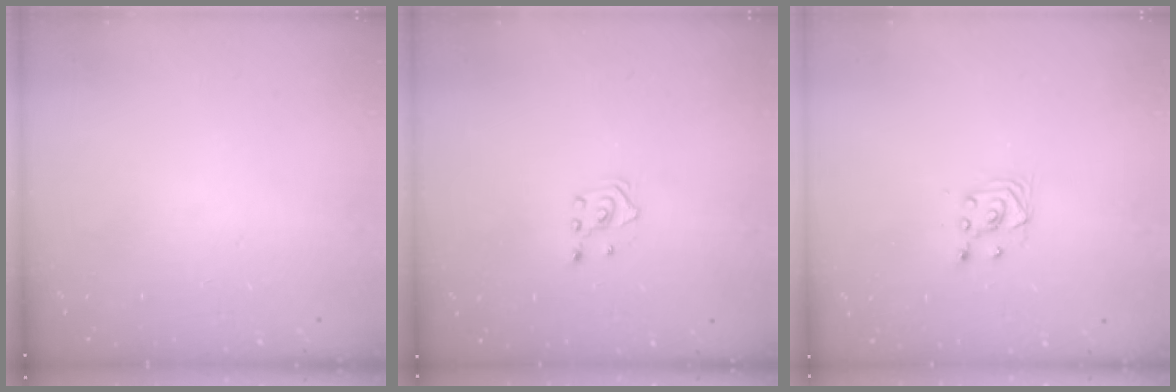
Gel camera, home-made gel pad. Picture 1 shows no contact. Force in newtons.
{"total": 2.0, "press": 1.8, "slide": 0.9}
{"total": 3.2, "press": 2.9, "slide": 1.4}